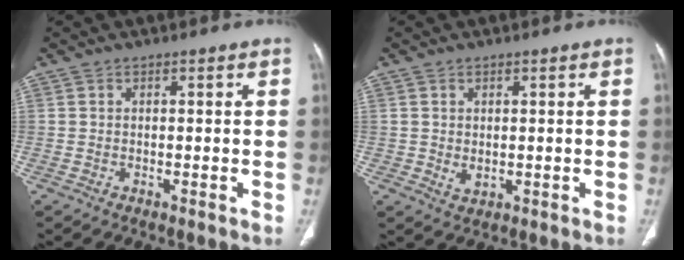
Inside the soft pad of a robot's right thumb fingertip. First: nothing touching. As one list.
[{"total": 1.9, "force": [0.2, 1.6, 1.0], "torque": [-0.012, -0.004, 0.009]}]